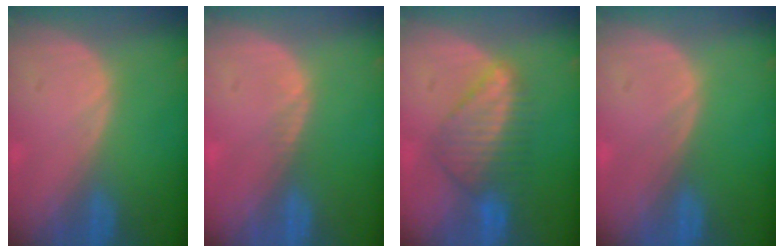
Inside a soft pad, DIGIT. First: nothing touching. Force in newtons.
{"total": 0.7, "press": 0.6, "slide": 0.4}
{"total": 6.7, "press": 6.6, "slide": 1.3}
{"total": 0.0}